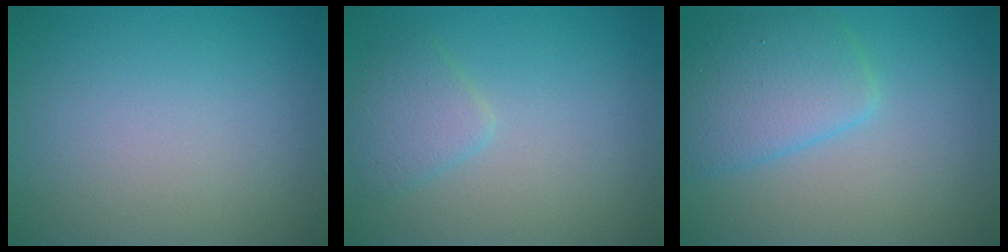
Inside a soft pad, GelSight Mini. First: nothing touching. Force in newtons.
{"total": 2.2, "press": 2.2, "slide": 0.1}
{"total": 4.2, "press": 4.2, "slide": 0.2}